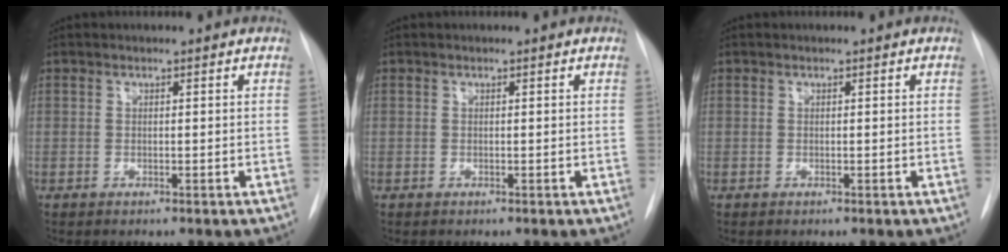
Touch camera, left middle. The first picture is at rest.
{"total": 0.0}
{"total": 0.0}